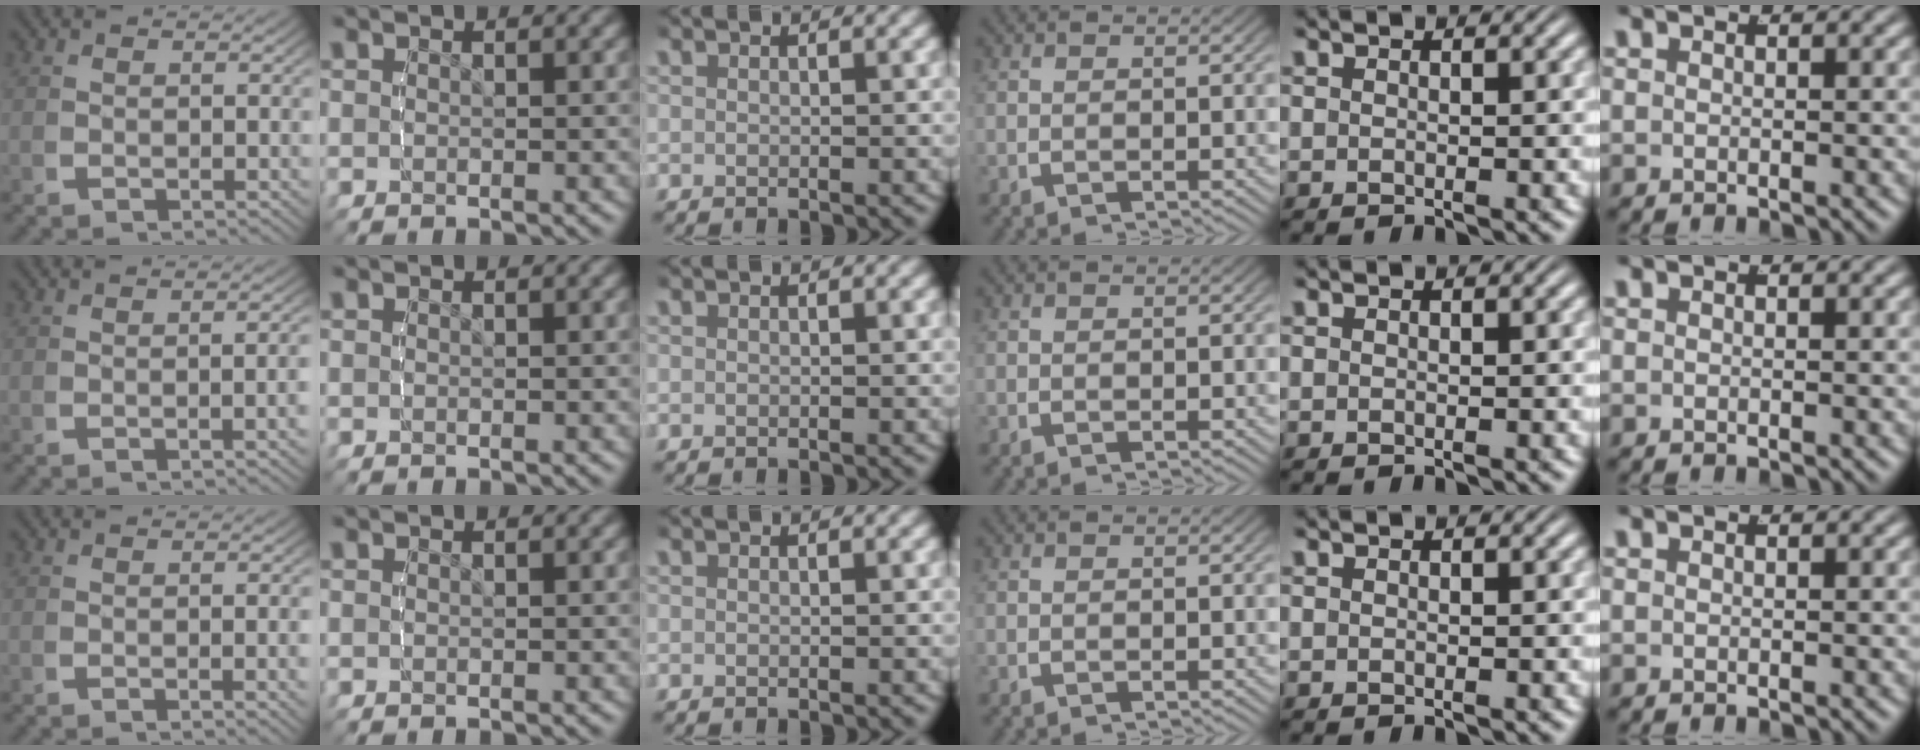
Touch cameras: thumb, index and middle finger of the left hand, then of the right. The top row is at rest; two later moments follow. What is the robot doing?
{"motion": "lift_and_place", "object": "bottle"}